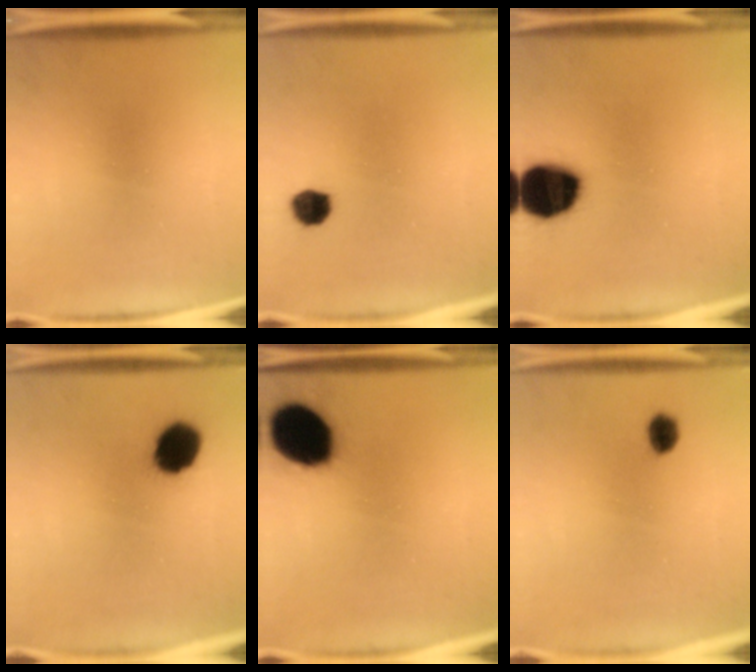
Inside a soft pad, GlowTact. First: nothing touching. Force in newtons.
{"total": 4.2}
{"total": 17.6}
{"total": 10.8}
{"total": 18.1}
{"total": 3.2}